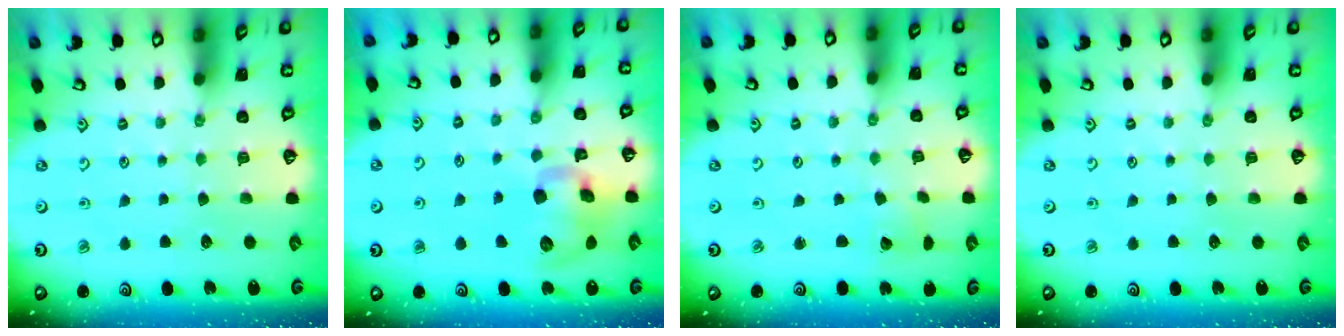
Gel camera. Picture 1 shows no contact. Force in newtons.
{"total": 11.5, "press": 11.4, "slide": 2.0}
{"total": 1.8, "press": 1.7, "slide": 0.3}
{"total": 0.0}